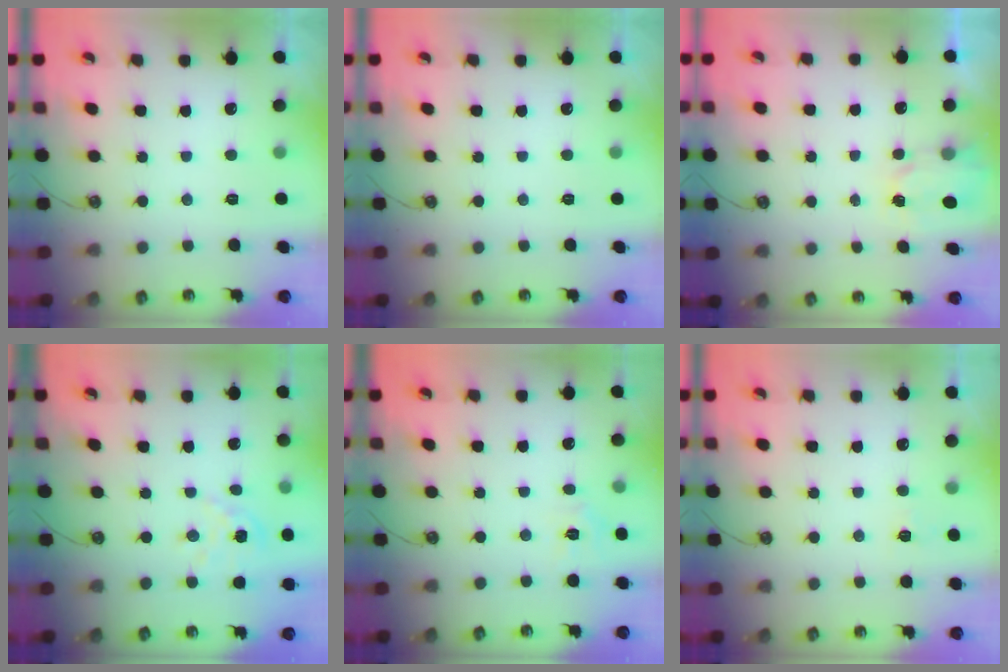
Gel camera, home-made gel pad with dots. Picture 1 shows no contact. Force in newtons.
{"total": 0.0}
{"total": 2.6, "press": 2.6, "slide": 0.4}
{"total": 3.6, "press": 3.5, "slide": 0.2}
{"total": 3.9, "press": 3.9, "slide": 0.2}
{"total": 2.7, "press": 2.7, "slide": 0.3}